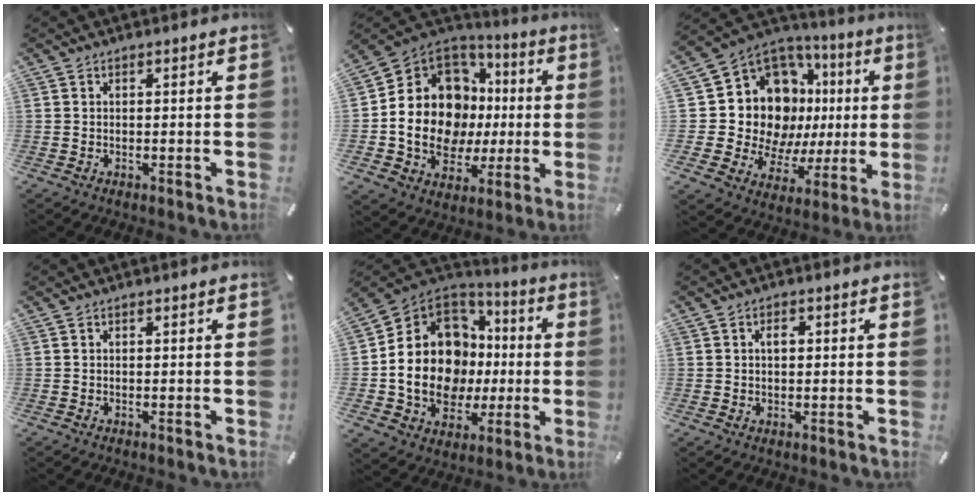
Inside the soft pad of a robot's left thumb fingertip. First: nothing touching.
{"total": 18.0, "force": [0.3, 15.2, 9.7], "torque": [-0.198, -0.024, 0.017]}
{"total": 18.7, "force": [4.1, 14.8, 10.7], "torque": [-0.213, -0.047, 0.098]}
{"total": 0.0}
{"total": 19.5, "force": [-0.4, 16.0, 11.0], "torque": [-0.228, -0.013, 0.006]}
{"total": 2.7, "force": [0.6, 1.8, 1.9], "torque": [-0.023, 0.002, 0.004]}